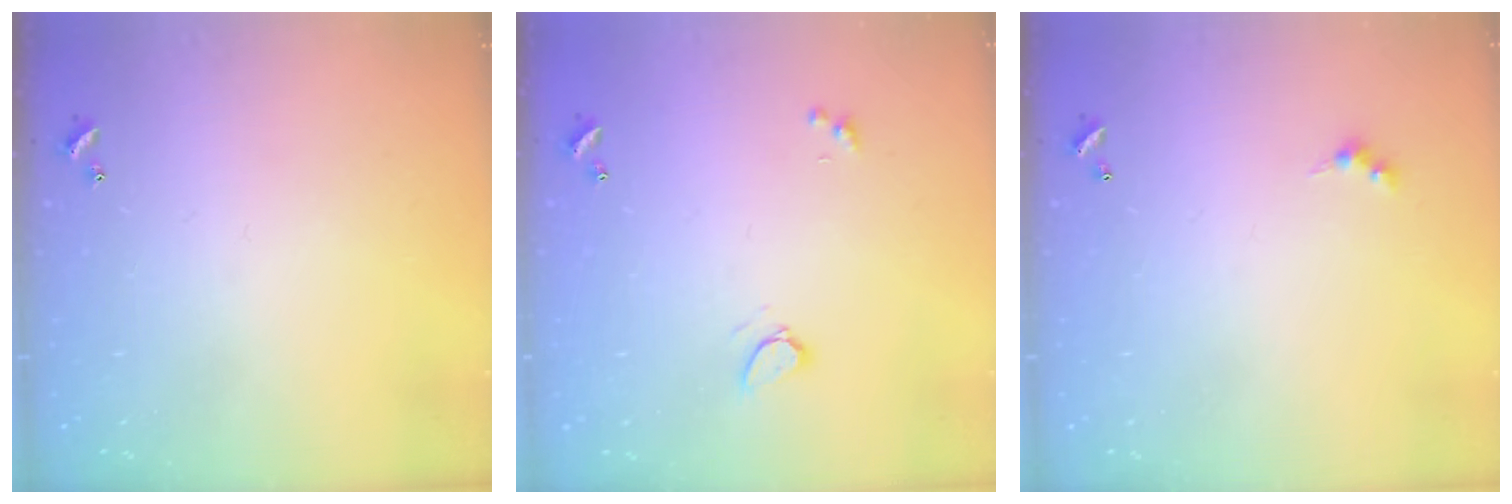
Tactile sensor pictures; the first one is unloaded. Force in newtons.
{"total": 1.3, "press": 1.3, "slide": 0.2}
{"total": 2.4, "press": 2.4, "slide": 0.4}